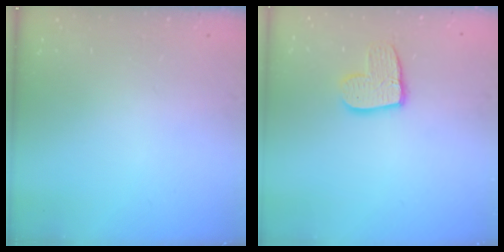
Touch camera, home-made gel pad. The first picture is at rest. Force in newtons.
{"total": 10.5, "press": 10.5, "slide": 0.8}